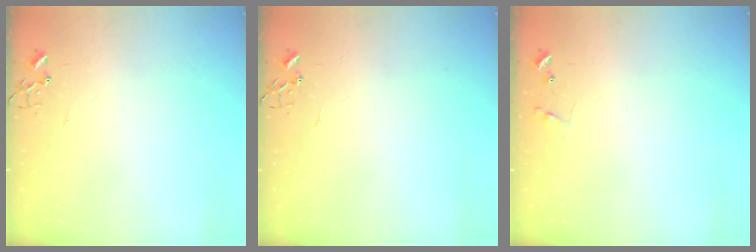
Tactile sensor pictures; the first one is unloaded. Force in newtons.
{"total": 0.0}
{"total": 7.7, "press": 7.7, "slide": 0.3}